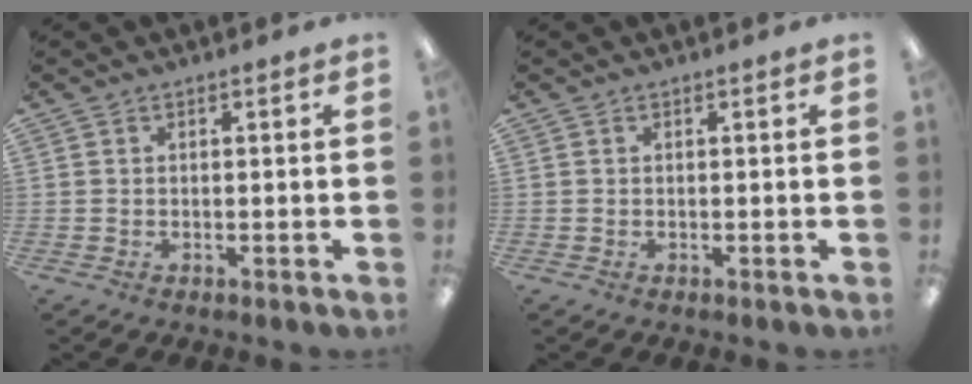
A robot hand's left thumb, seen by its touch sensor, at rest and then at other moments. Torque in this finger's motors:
{"motor_torque": [0.00, 0.00, -0.13, 0.13, 0.00]}